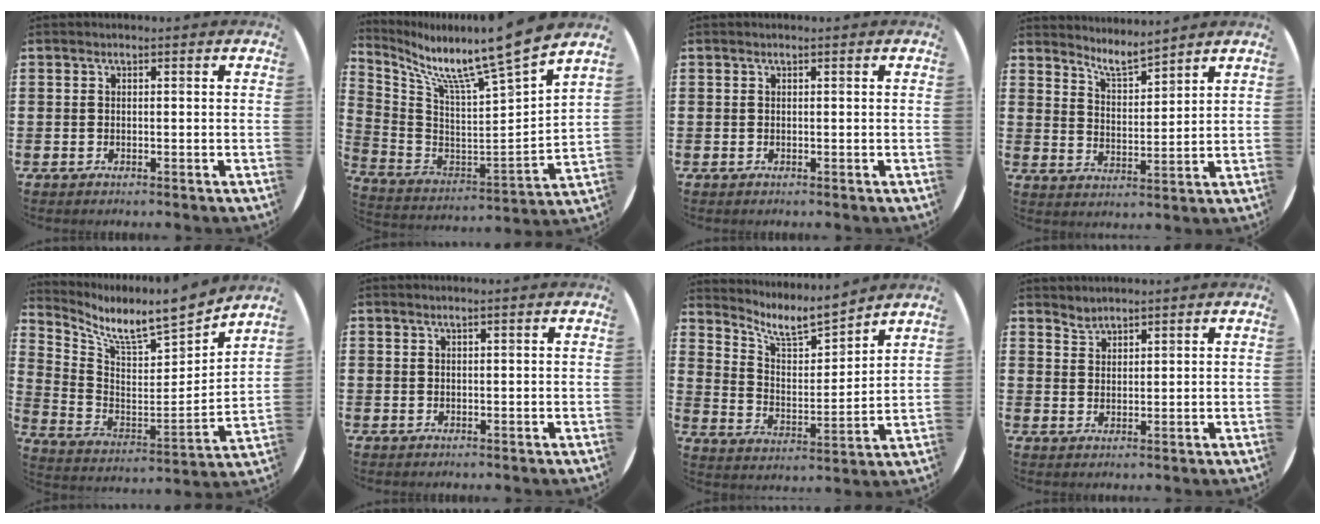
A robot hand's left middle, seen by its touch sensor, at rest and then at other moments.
{"total": 11.4, "force": [9.8, 0.2, 6.0], "torque": [-0.158, -0.090, 0.157]}
{"total": 0.0}
{"total": 5.3, "force": [5.1, 0.4, 1.4], "torque": [-0.041, -0.025, 0.090]}
{"total": 8.3, "force": [7.3, 0.7, 3.9], "torque": [-0.094, -0.073, 0.114]}
{"total": 0.6, "force": [0.3, -0.2, 0.5], "torque": [-0.005, -0.001, 0.005]}
{"total": 7.6, "force": [6.5, 1.9, 3.6], "torque": [-0.086, -0.036, 0.110]}
{"total": 2.0, "force": [1.9, 0.3, -0.5], "torque": [0.006, -0.002, 0.038]}